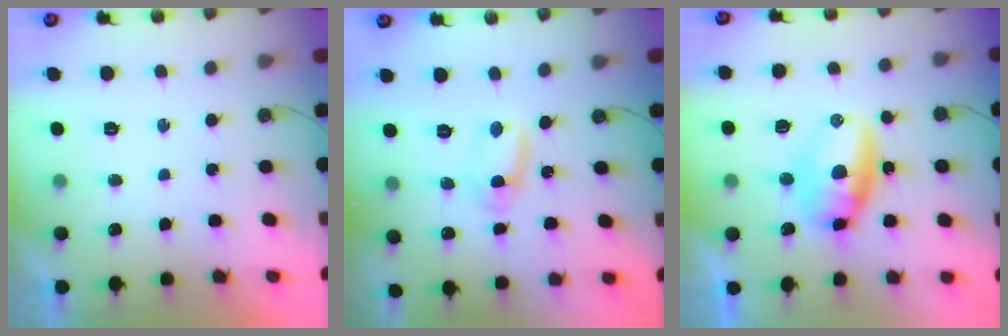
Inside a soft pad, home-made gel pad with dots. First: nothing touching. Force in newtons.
{"total": 2.3, "press": 2.0, "slide": 1.2}
{"total": 19.1, "press": 12.9, "slide": 14.1}